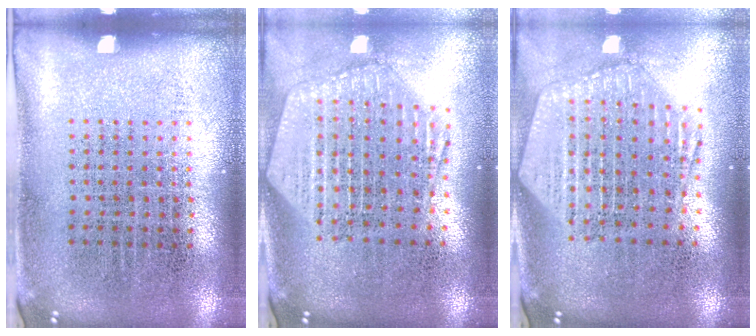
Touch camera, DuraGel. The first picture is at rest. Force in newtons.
{"total": 2.6, "press": 2.1, "slide": 1.4}
{"total": 2.6, "press": 2.1, "slide": 1.4}